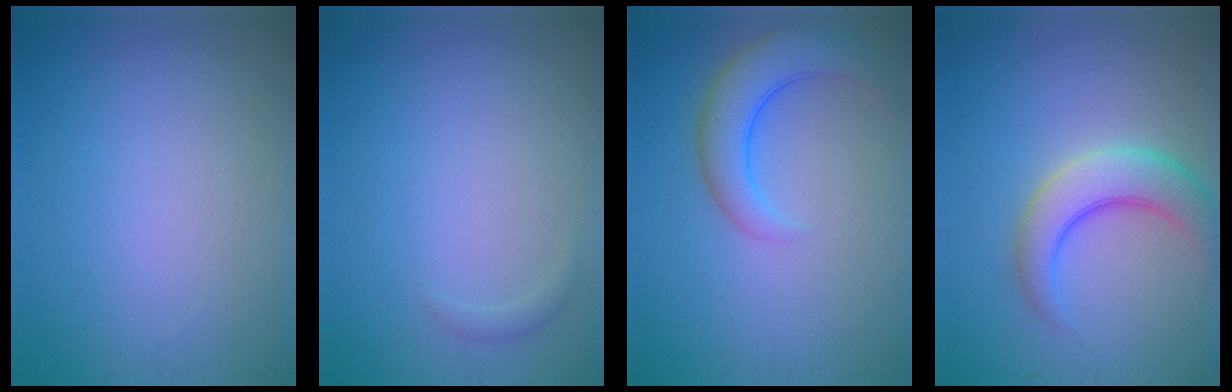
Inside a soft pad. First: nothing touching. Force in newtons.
{"total": 0.6, "press": 0.6, "slide": 0.0}
{"total": 4.6, "press": 4.6, "slide": 0.4}
{"total": 5.2, "press": 5.2, "slide": 0.3}